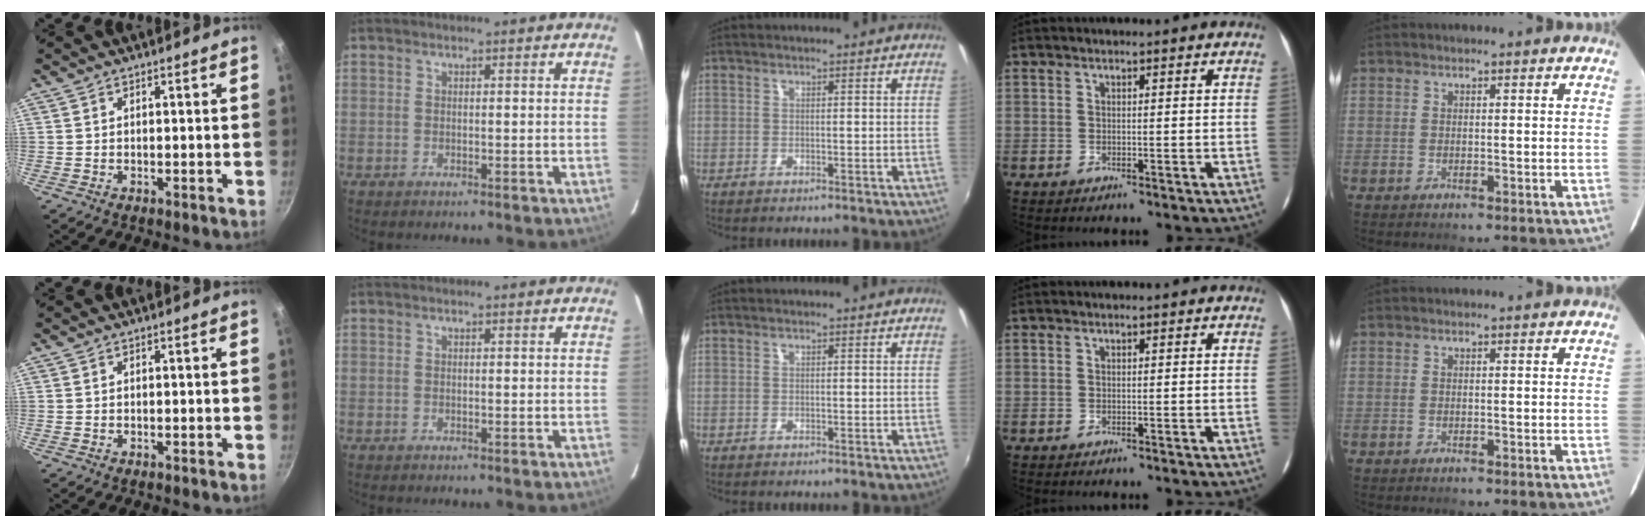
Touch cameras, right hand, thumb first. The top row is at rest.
{}